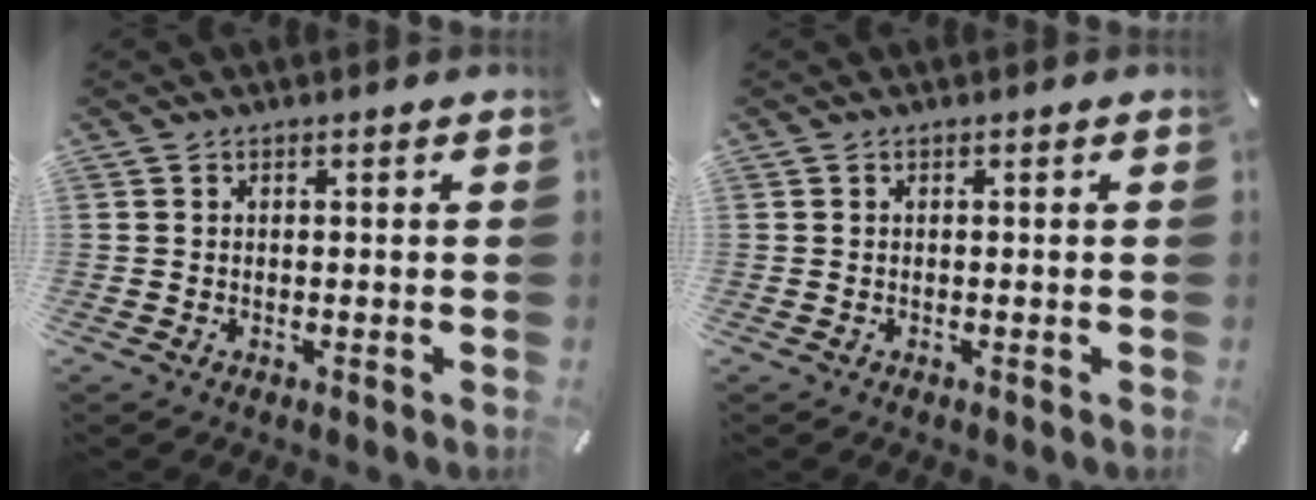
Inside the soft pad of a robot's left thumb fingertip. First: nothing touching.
{"total": 0.0}